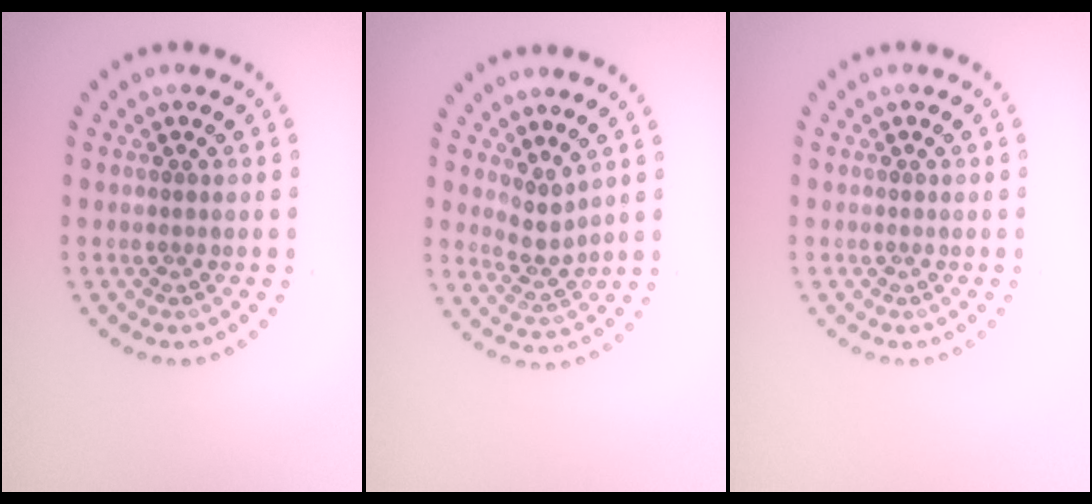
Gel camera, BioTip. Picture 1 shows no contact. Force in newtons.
{"total": 2.2, "press": 1.6, "slide": 1.5}
{"total": 0.0}